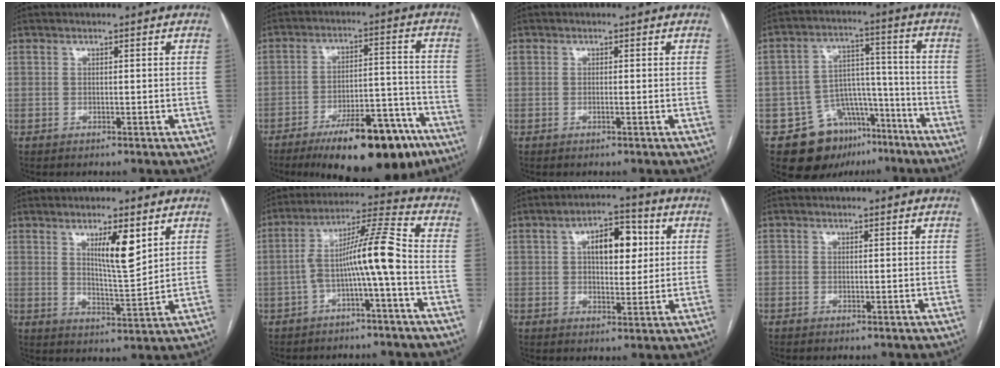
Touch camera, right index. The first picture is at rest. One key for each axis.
{"total": 18.1, "fx": -12.6, "fy": 5.5, "fz": 11.8, "tx": -0.138, "ty": 0.032, "tz": -0.190}
{"total": 0.8, "fx": -0.1, "fy": 0.3, "fz": 0.8, "tx": -0.021, "ty": 0.005, "tz": 0.001}
{"total": 13.6, "fx": -8.6, "fy": 9.3, "fz": 4.9, "tx": -0.061, "ty": 0.061, "tz": -0.124}
{"total": 7.2, "fx": 3.5, "fy": 1.0, "fz": 6.2, "tx": -0.104, "ty": -0.011, "tz": 0.061}
{"total": 10.0, "fx": -2.5, "fy": -0.3, "fz": 9.6, "tx": -0.165, "ty": 0.035, "tz": -0.046}
{"total": 8.4, "fx": 2.2, "fy": 3.9, "fz": 7.1, "tx": -0.106, "ty": 0.020, "tz": 0.033}
{"total": 0.6, "fx": -0.1, "fy": 0.5, "fz": 0.3, "tx": -0.003, "ty": 0.006, "tz": -0.002}